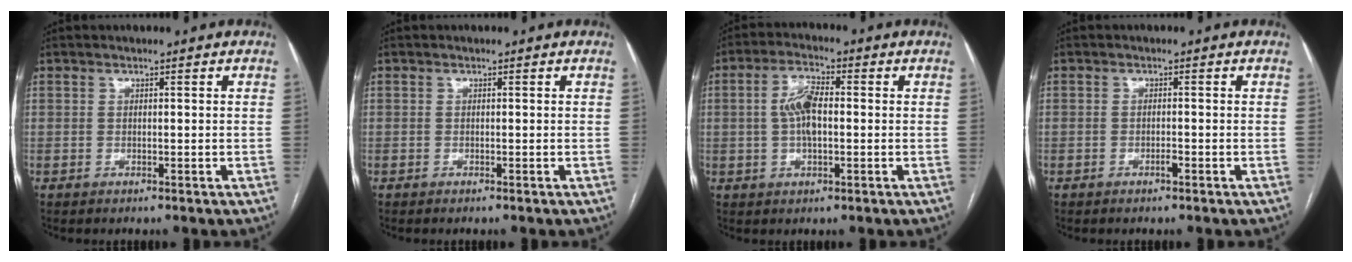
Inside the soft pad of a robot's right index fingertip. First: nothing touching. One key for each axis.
{"total": 0.0}
{"total": 5.9, "fx": 0.1, "fy": 2.0, "fz": 5.5, "tx": -0.115, "ty": 0.012, "tz": 0.001}
{"total": 0.8, "fx": -0.5, "fy": 0.2, "fz": 0.5, "tx": -0.010, "ty": 0.002, "tz": -0.006}